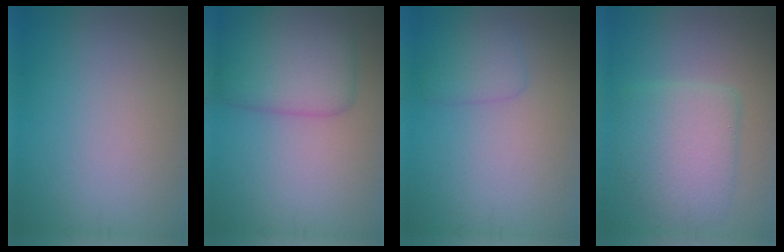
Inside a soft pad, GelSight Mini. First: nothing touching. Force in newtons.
{"total": 5.5, "press": 5.5, "slide": 0.1}
{"total": 1.8, "press": 1.8, "slide": 0.1}
{"total": 5.1, "press": 5.1, "slide": 0.4}